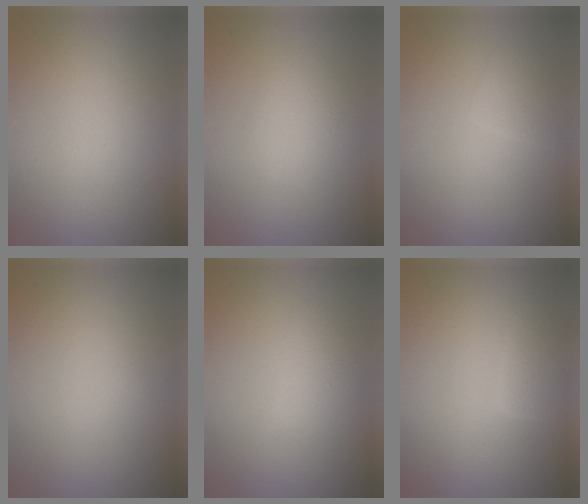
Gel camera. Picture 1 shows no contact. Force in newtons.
{"total": 1.9, "press": 1.9, "slide": 0.0}
{"total": 1.4, "press": 1.4, "slide": 0.1}
{"total": 0.0}
{"total": 1.6, "press": 1.6, "slide": 0.0}
{"total": 2.0, "press": 2.0, "slide": 0.1}